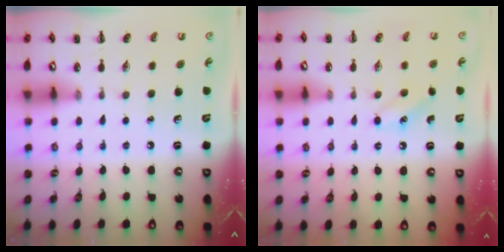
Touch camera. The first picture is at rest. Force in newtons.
{"total": 6.6, "press": 6.5, "slide": 1.5}